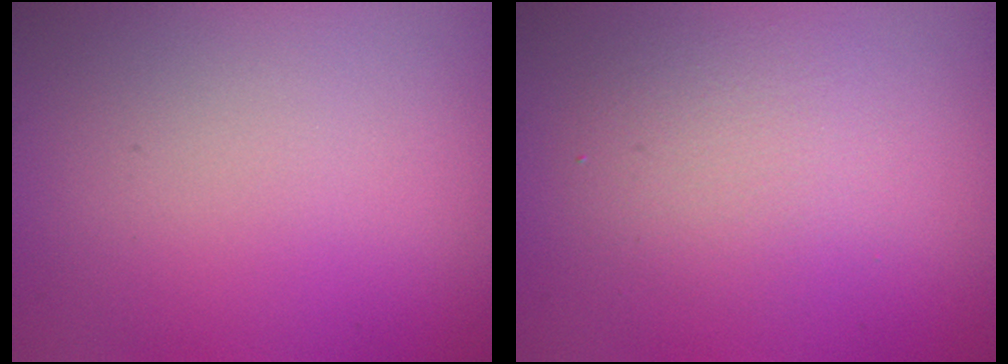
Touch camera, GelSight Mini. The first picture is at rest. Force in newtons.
{"total": 3.2, "press": 3.2, "slide": 0.2}